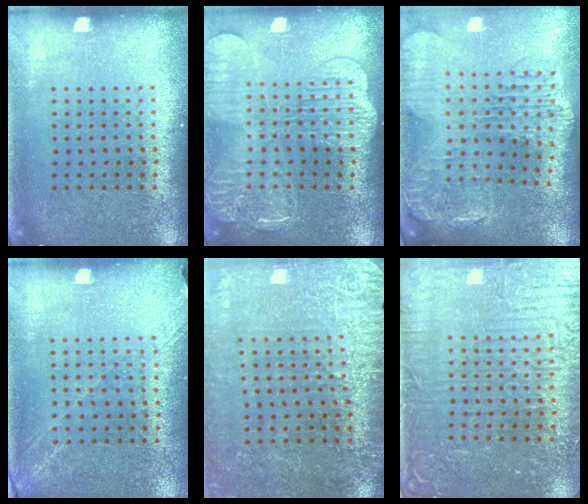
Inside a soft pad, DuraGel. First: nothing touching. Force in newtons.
{"total": 3.9, "press": 3.8, "slide": 0.6}
{"total": 1.9, "press": 1.8, "slide": 0.7}
{"total": 1.2, "press": 1.0, "slide": 0.7}
{"total": 2.9, "press": 2.9, "slide": 0.4}
{"total": 4.9, "press": 4.5, "slide": 2.0}